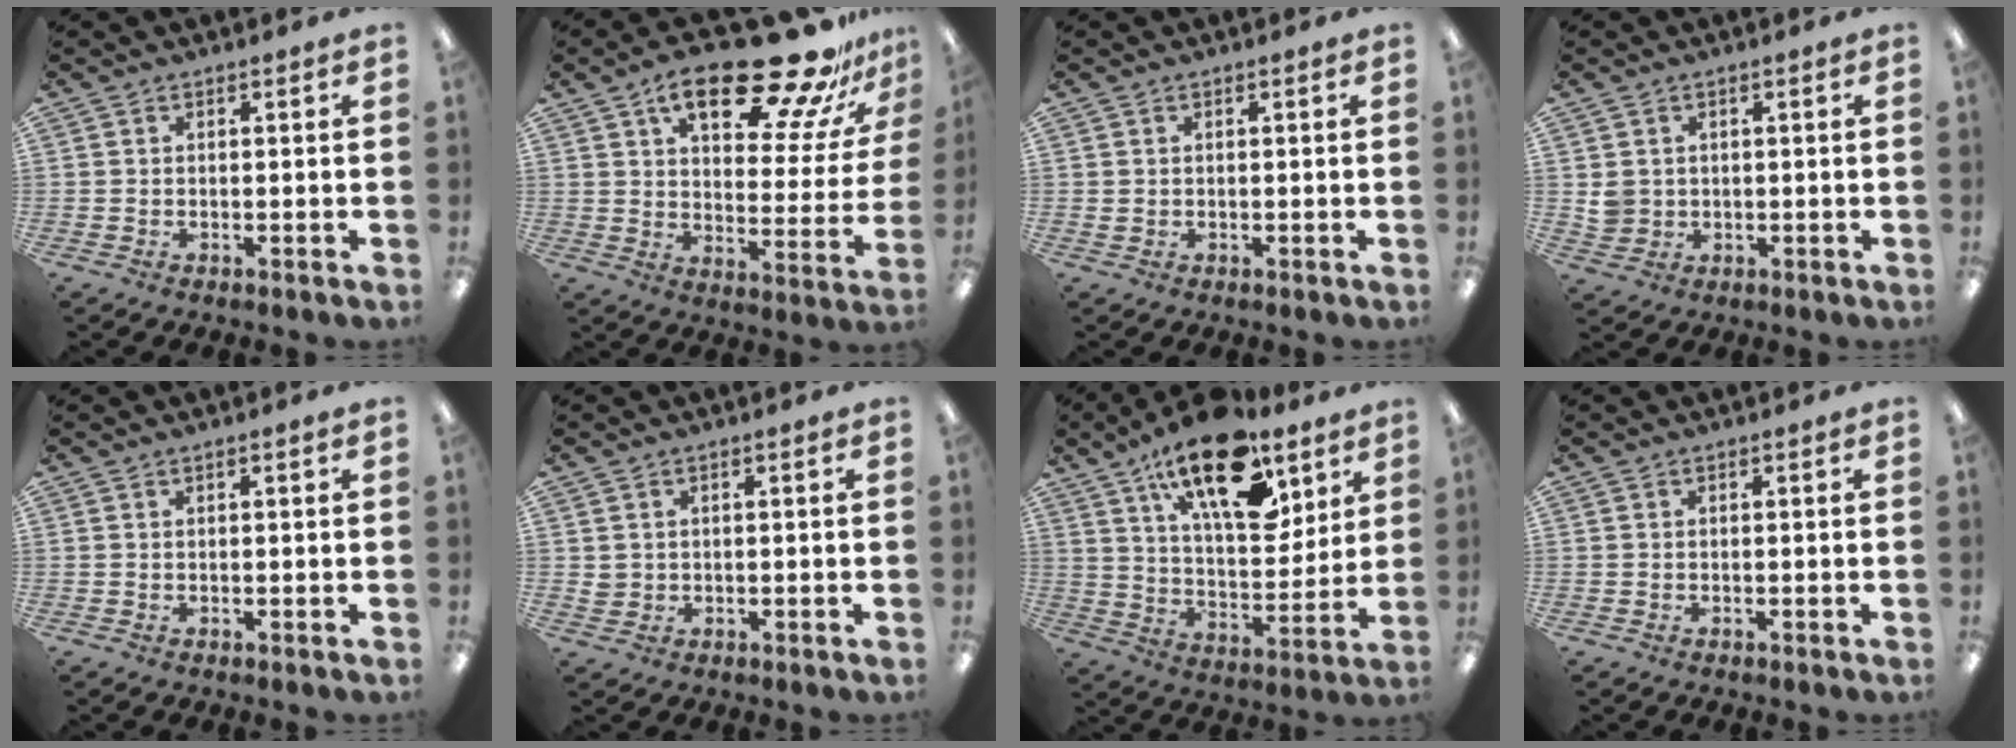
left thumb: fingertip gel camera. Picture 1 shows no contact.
{"total": 23.8, "force": [16.8, 7.8, 14.9], "torque": [-0.214, -0.109, 0.272]}
{"total": 0.8, "force": [0.2, 0.8, 0.2], "torque": [-0.003, 0.005, 0.003]}
{"total": 3.6, "force": [0.7, 3.5, 0.6], "torque": [-0.010, 0.003, 0.013]}
{"total": 0.6, "force": [0.3, 0.2, 0.5], "torque": [-0.010, 0.002, 0.005]}
{"total": 2.1, "force": [0.7, 1.9, 0.3], "torque": [-0.008, 0.003, 0.012]}
{"total": 21.2, "force": [13.3, 9.4, 13.5], "torque": [-0.214, -0.066, 0.224]}
{"total": 0.0}